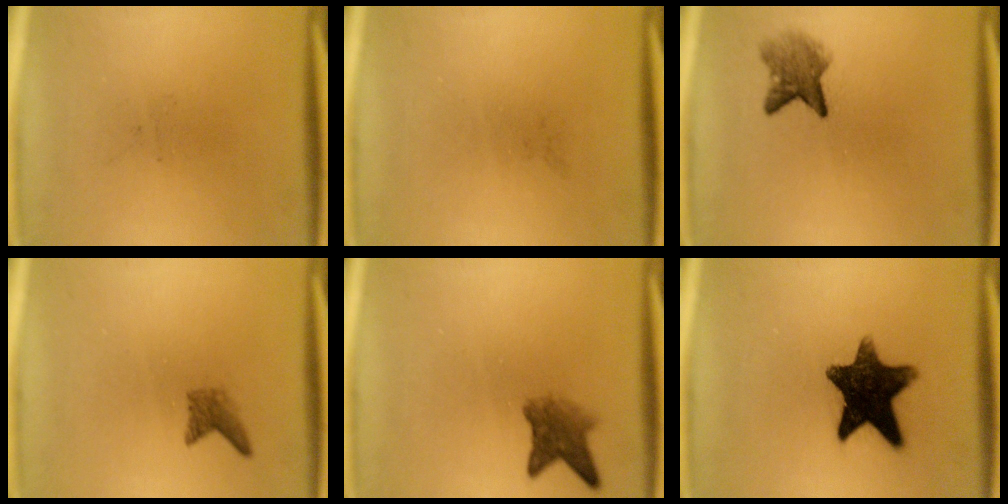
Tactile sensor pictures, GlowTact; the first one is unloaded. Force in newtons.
{"total": 0.0}
{"total": 4.0}
{"total": 1.7}
{"total": 4.0}
{"total": 12.9}